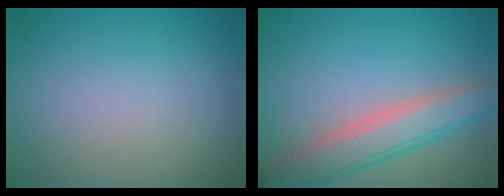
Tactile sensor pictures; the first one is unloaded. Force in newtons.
{"total": 5.2, "press": 5.2, "slide": 0.2}